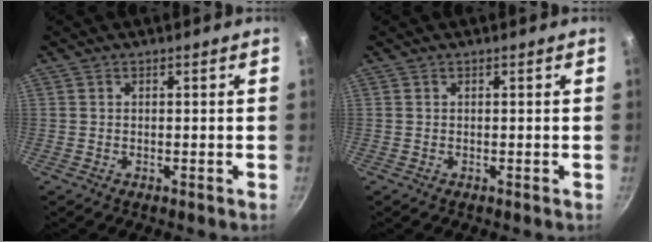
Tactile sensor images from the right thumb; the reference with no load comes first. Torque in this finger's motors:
{"motor_torque": [-0.06, 0.06, 0.00, 0.00, 0.00]}